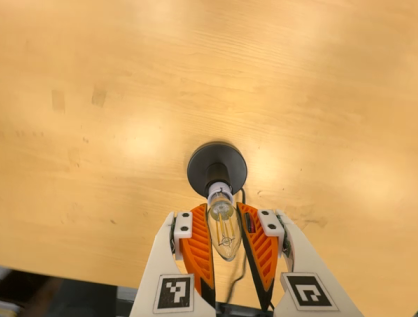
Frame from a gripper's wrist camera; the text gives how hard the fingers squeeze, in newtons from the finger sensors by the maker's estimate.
{"total": 13.1, "left": 12.5, "right": 13.7}